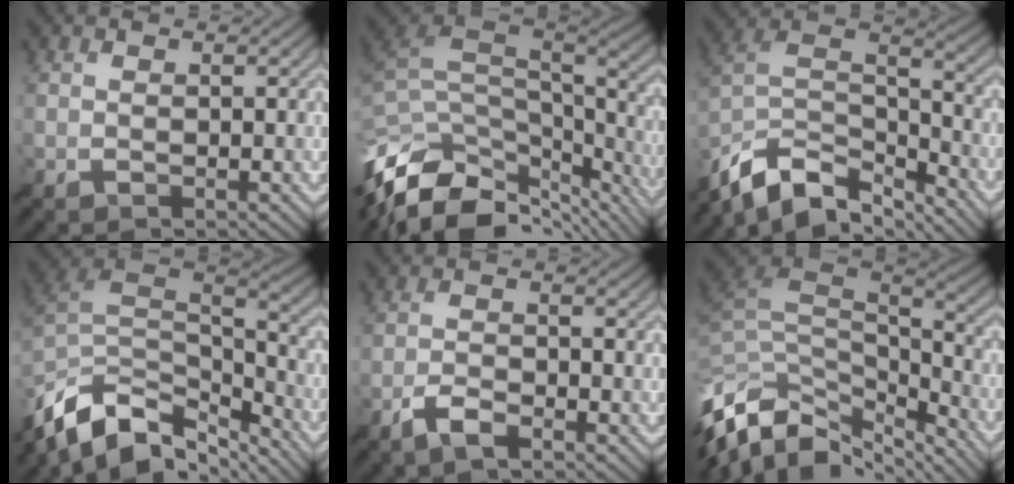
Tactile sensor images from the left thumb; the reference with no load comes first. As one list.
[{"total": 14.9, "force": [-6.1, 8.5, 10.7], "torque": [-0.276, -0.018, -0.090]}, {"total": 12.9, "force": [-9.7, 5.7, 6.4], "torque": [-0.154, 0.001, -0.175]}, {"total": 14.1, "force": [-8.8, 7.1, 8.4], "torque": [-0.229, -0.019, -0.146]}, {"total": 3.0, "force": [-2.2, 0.8, 1.9], "torque": [-0.043, 0.001, -0.050]}, {"total": 14.0, "force": [-7.5, 8.1, 8.6], "torque": [-0.240, -0.022, -0.120]}]